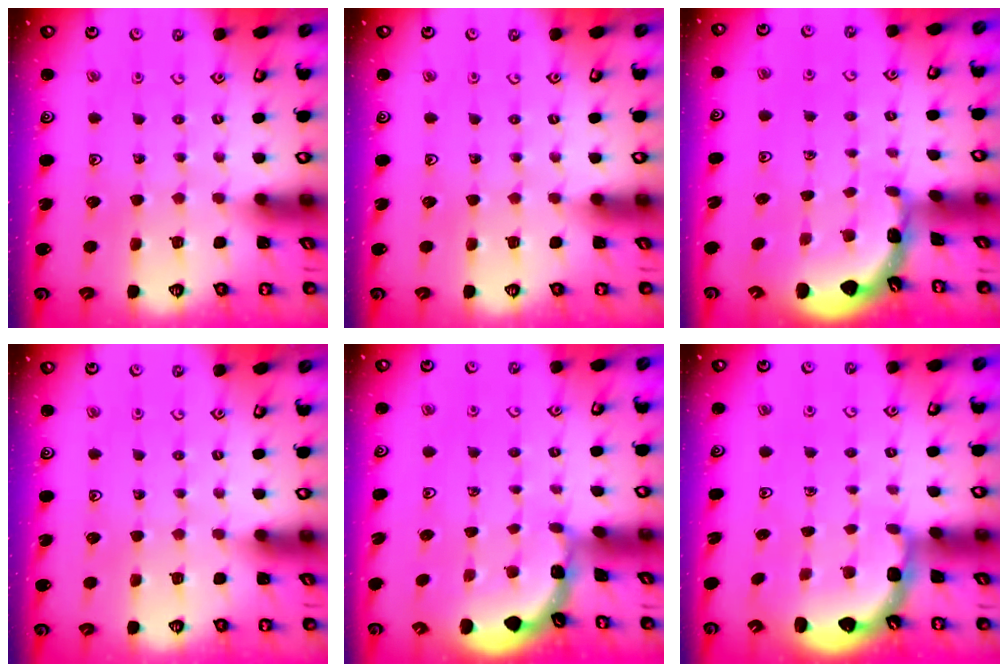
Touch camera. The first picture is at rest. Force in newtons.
{"total": 0.0}
{"total": 1.6, "press": 1.6, "slide": 0.1}
{"total": 0.0}
{"total": 1.1, "press": 1.1, "slide": 0.1}
{"total": 2.4, "press": 2.0, "slide": 1.3}